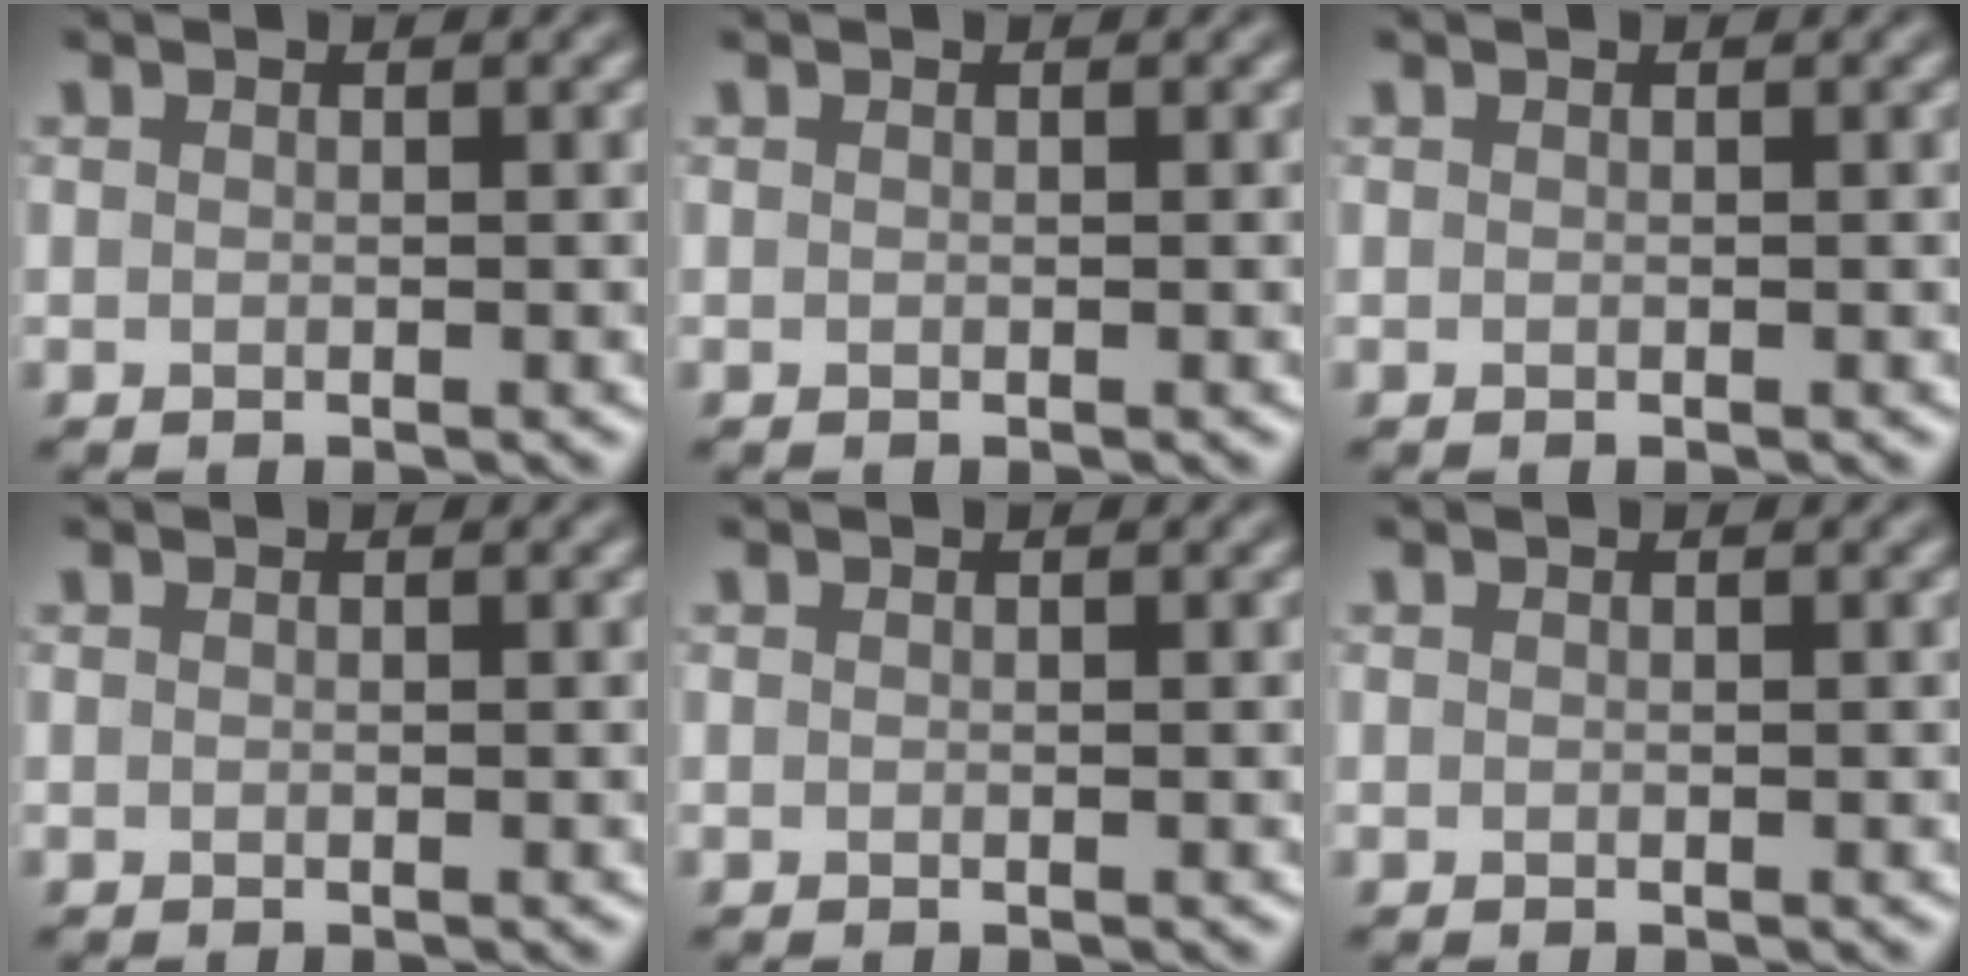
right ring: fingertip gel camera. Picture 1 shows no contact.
{"total": 0.0}
{"total": 0.0}
{"total": 0.0}
{"total": 0.0}
{"total": 0.0}